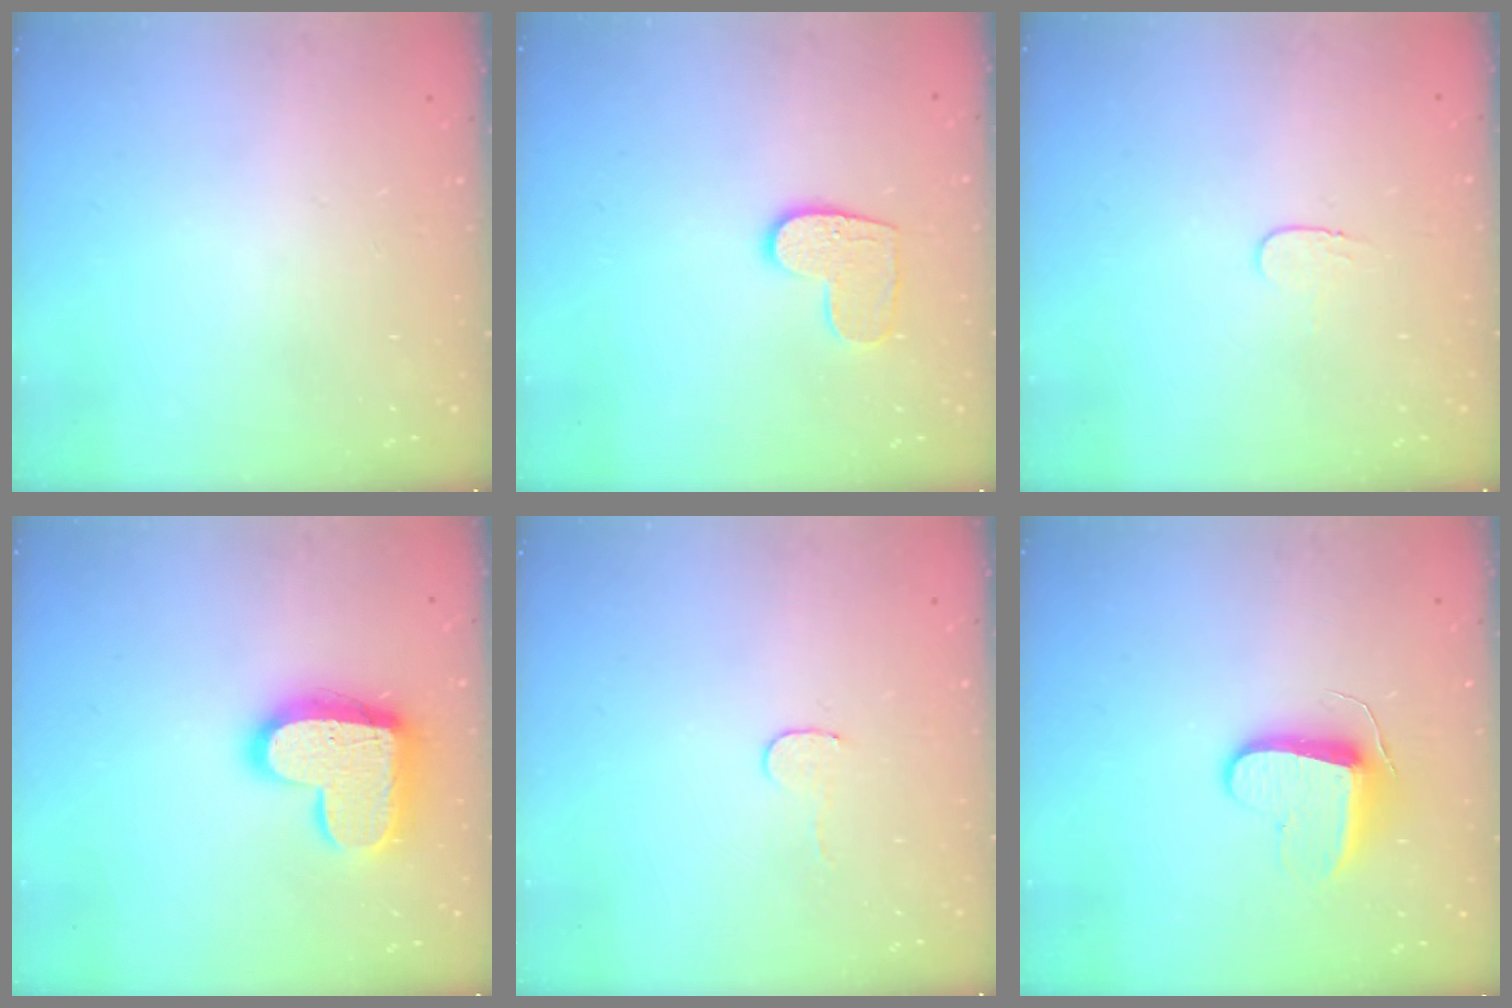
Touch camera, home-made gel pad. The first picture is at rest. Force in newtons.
{"total": 8.9, "press": 8.9, "slide": 0.5}
{"total": 3.7, "press": 3.7, "slide": 0.4}
{"total": 17.2, "press": 17.1, "slide": 1.3}
{"total": 4.1, "press": 4.1, "slide": 0.3}
{"total": 9.9, "press": 9.9, "slide": 0.3}